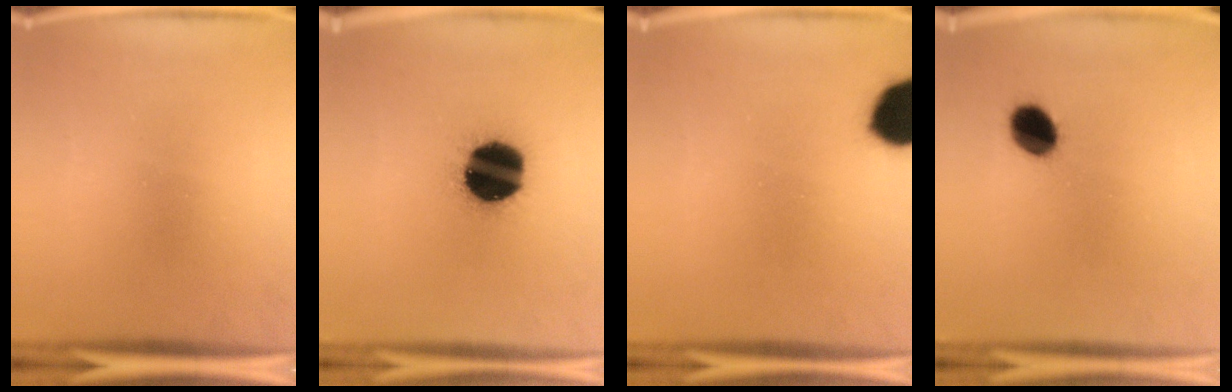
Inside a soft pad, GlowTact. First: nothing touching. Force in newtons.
{"total": 19.9}
{"total": 13.8}
{"total": 6.9}